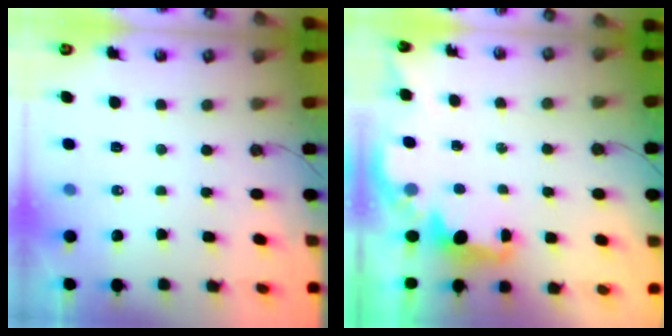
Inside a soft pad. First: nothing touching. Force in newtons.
{"total": 1.9, "press": 1.8, "slide": 0.8}